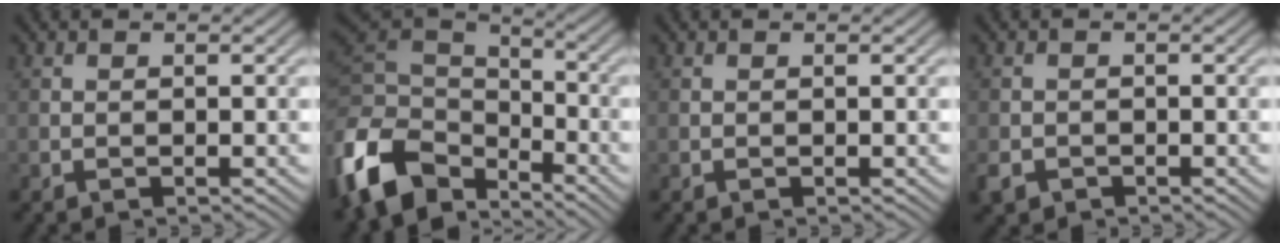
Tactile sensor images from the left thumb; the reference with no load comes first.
{"total": 11.3, "force": [-5.2, 7.7, 6.3], "torque": [-0.172, -0.008, -0.111]}
{"total": 0.0}
{"total": 2.3, "force": [-1.1, 1.8, 0.8], "torque": [-0.022, -0.009, -0.028]}